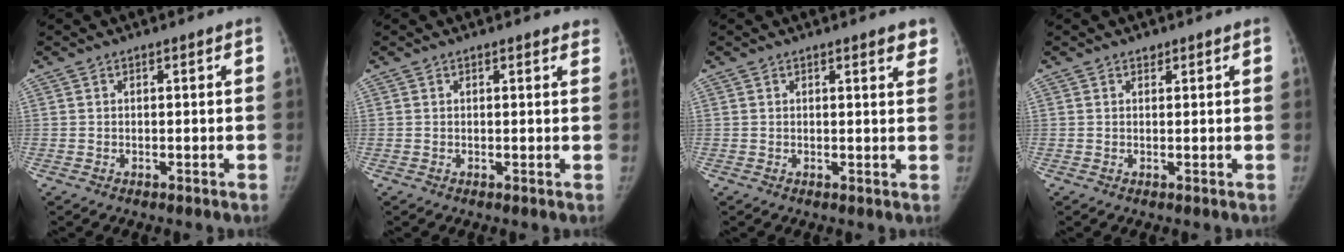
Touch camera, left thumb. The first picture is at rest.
{"total": 1.6, "force": [1.4, 0.6, 0.5], "torque": [0.004, -0.003, 0.008]}
{"total": 3.1, "force": [2.1, 0.9, 2.1], "torque": [-0.010, -0.008, 0.021]}
{"total": 0.7, "force": [0.6, 0.5, 0.1], "torque": [0.004, -0.004, 0.006]}